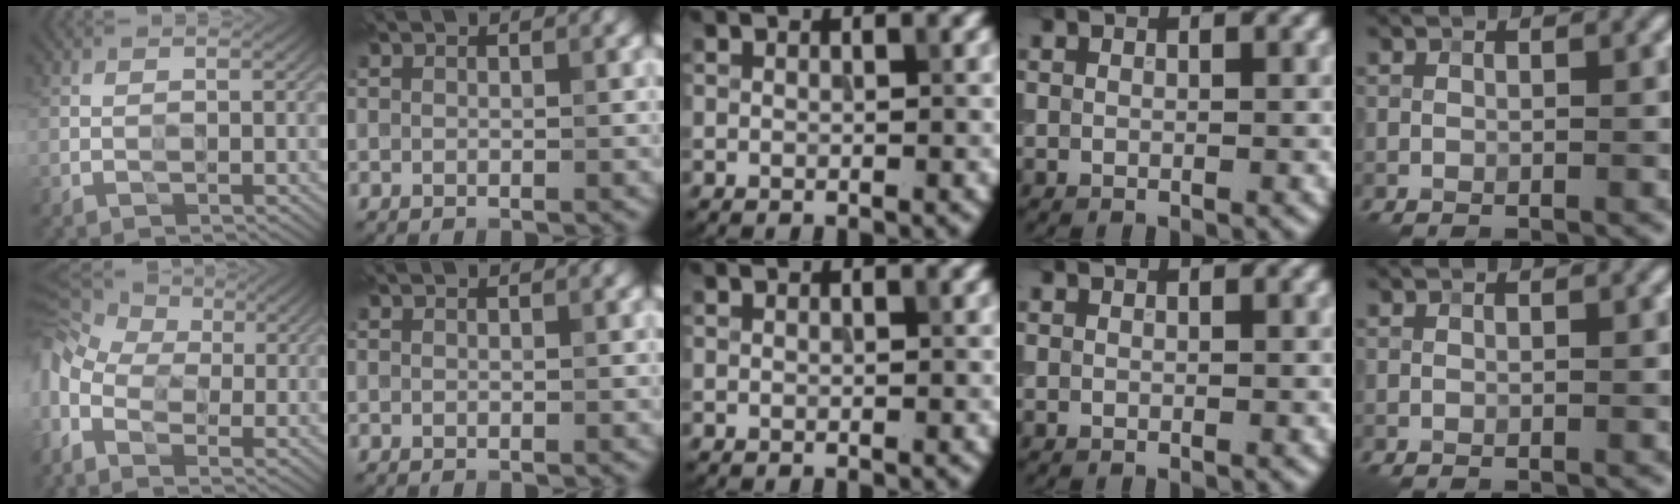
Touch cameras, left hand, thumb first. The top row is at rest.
{"thumb": {"total": 10.8, "force": [-1.7, 7.5, 7.6], "torque": [-0.213, -0.018, -0.027]}}